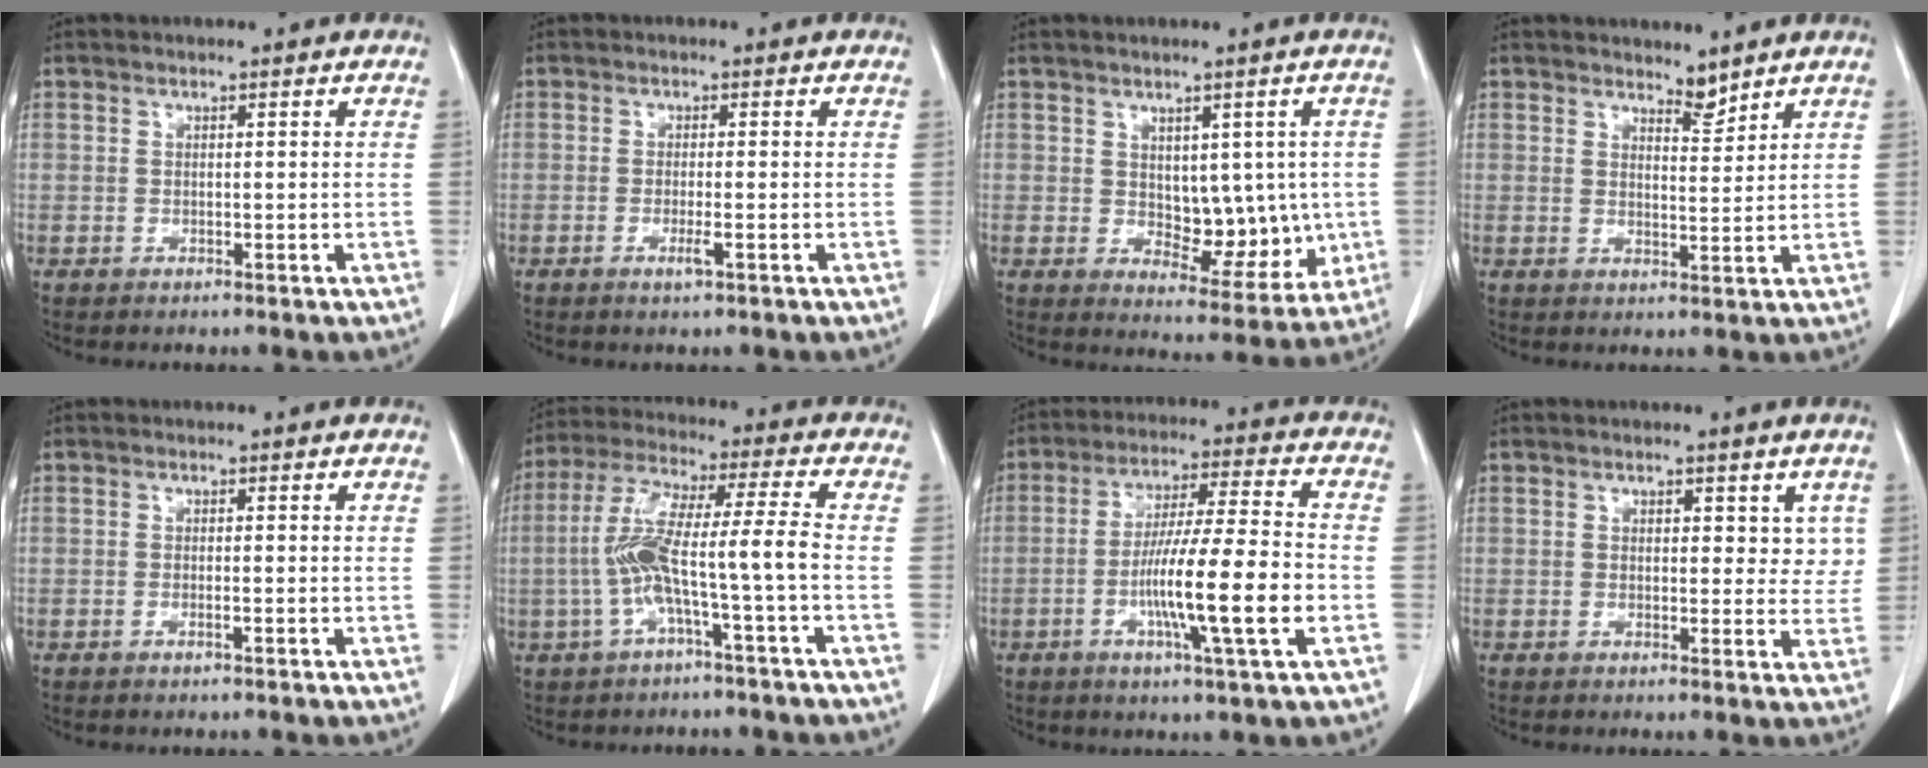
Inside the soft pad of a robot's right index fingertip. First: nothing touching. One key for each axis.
{"total": 1.8, "fx": -0.7, "fy": 0.1, "fz": 1.7, "tx": -0.029, "ty": -0.003, "tz": -0.010}
{"total": 8.2, "fx": 0.5, "fy": 5.0, "fz": 6.5, "tx": -0.065, "ty": 0.001, "tz": 0.029}
{"total": 2.7, "fx": 2.6, "fy": 0.5, "fz": 0.6, "tx": -0.009, "ty": -0.006, "tz": 0.044}
{"total": 0.7, "fx": -0.2, "fy": 0.0, "fz": 0.6, "tx": -0.012, "ty": 0.001, "tz": -0.001}
{"total": 10.1, "fx": -2.3, "fy": -0.5, "fz": 9.8, "tx": -0.202, "ty": 0.027, "tz": -0.044}
{"total": 13.9, "fx": -3.5, "fy": -0.1, "fz": 13.4, "tx": -0.235, "ty": -0.005, "tz": -0.064}
{"total": 3.8, "fx": 1.8, "fy": 2.3, "fz": 2.5, "tx": -0.009, "ty": -0.006, "tz": 0.019}